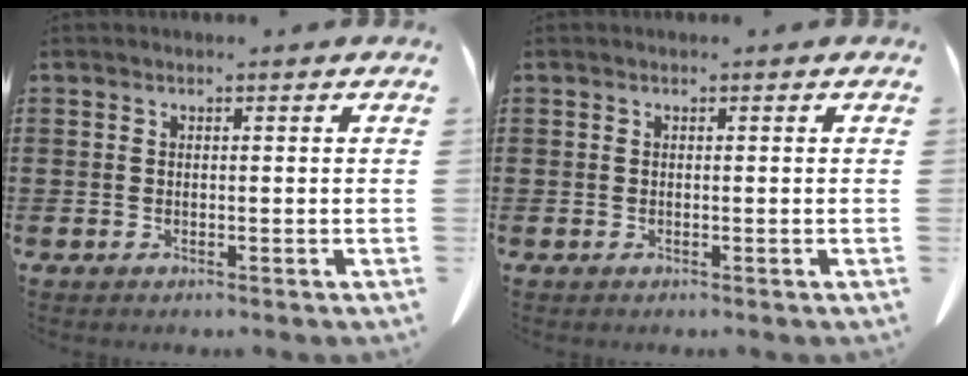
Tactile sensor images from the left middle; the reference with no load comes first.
{"total": 0.0}